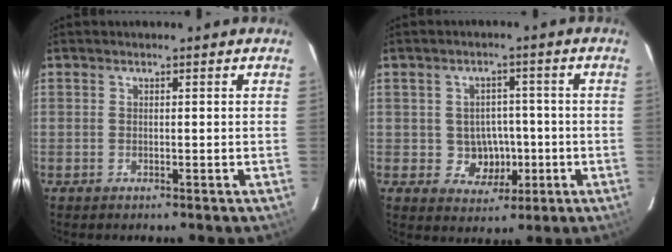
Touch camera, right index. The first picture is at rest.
{"total": 5.8, "force": [-1.1, 5.4, 1.8], "torque": [-0.043, 0.014, 0.002]}